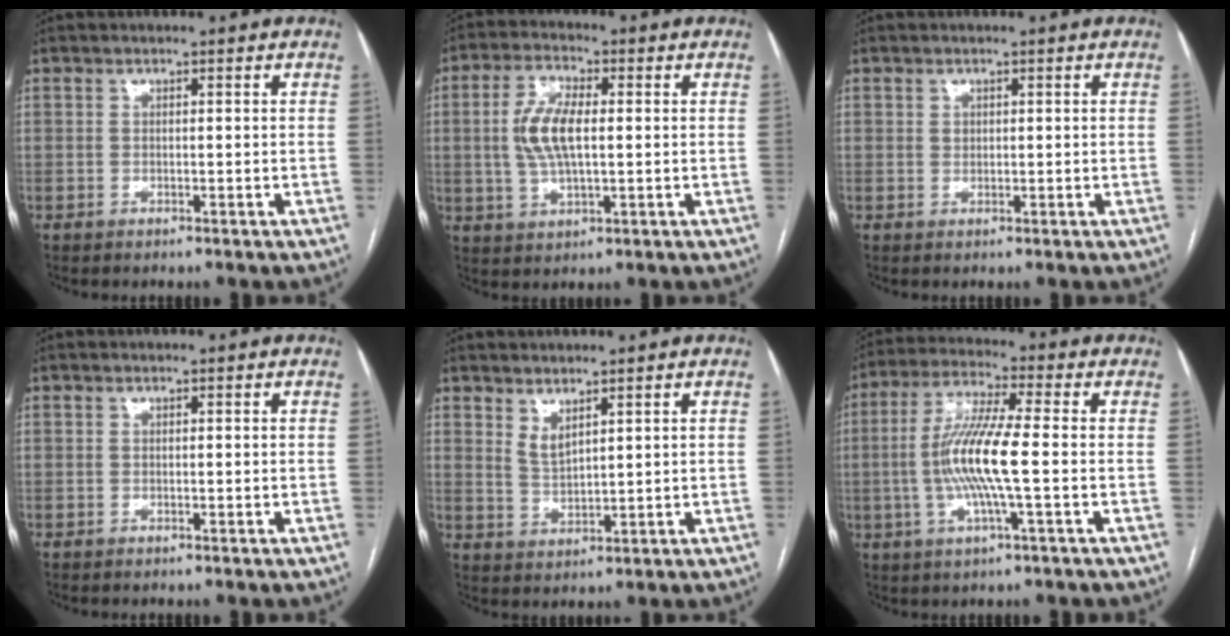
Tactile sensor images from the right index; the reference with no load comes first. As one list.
[{"total": 8.2, "force": [0.6, 3.1, 7.6], "torque": [-0.166, 0.008, 0.014]}, {"total": 0.9, "force": [0.3, 0.7, 0.3], "torque": [-0.003, -0.001, 0.005]}, {"total": 0.0}, {"total": 3.0, "force": [2.3, 0.8, 1.8], "torque": [-0.039, -0.012, 0.052]}, {"total": 11.2, "force": [-1.2, 0.5, 11.1], "torque": [-0.225, 0.002, -0.031]}]